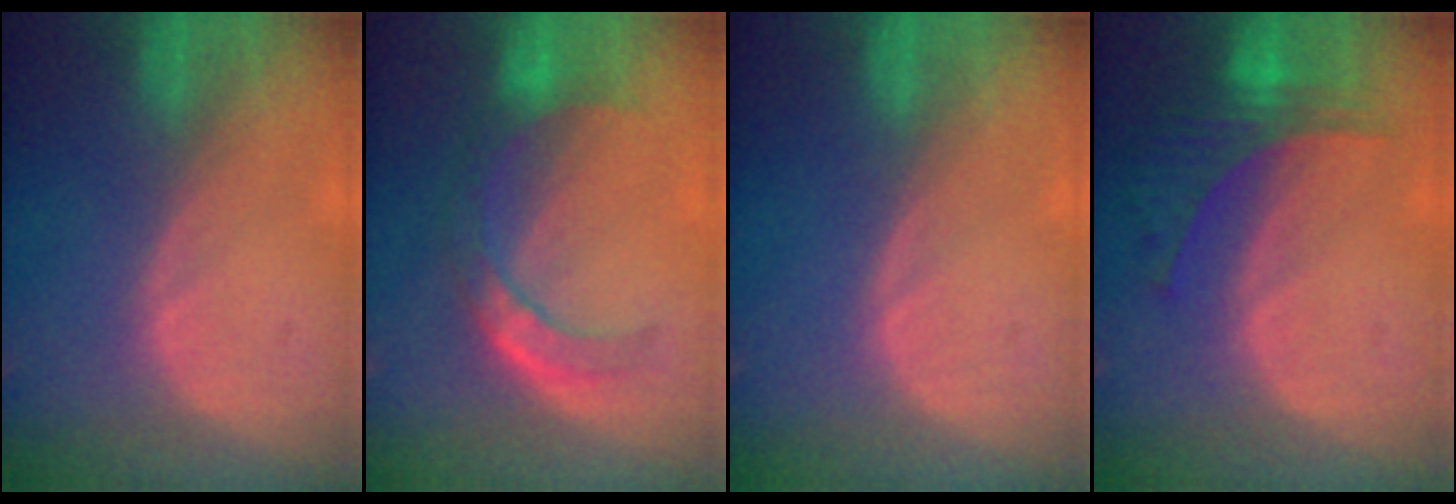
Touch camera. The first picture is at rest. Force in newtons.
{"total": 6.8, "press": 6.6, "slide": 1.9}
{"total": 0.0}
{"total": 6.1, "press": 6.0, "slide": 1.0}